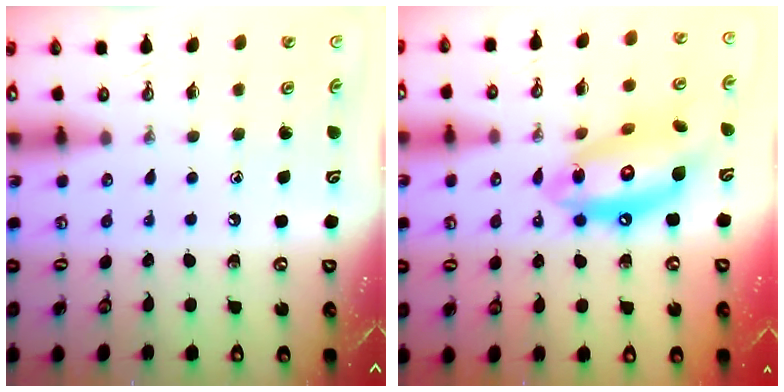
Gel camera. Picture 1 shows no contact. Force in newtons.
{"total": 16.1, "press": 16.1, "slide": 1.5}